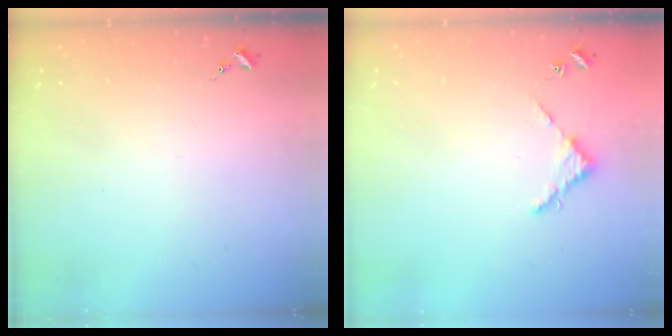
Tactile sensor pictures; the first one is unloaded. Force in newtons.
{"total": 3.1, "press": 3.1, "slide": 0.3}